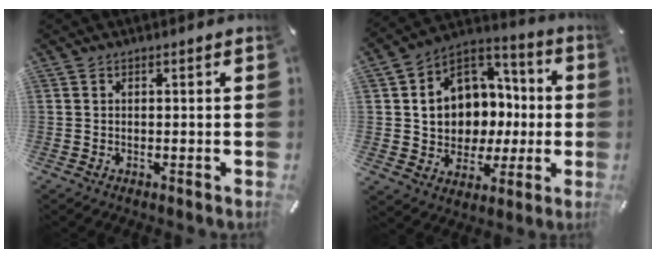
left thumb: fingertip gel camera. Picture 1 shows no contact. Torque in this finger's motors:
{"motor_torque": [2.19, 2.81, 1.48, -0.20, 0.18]}